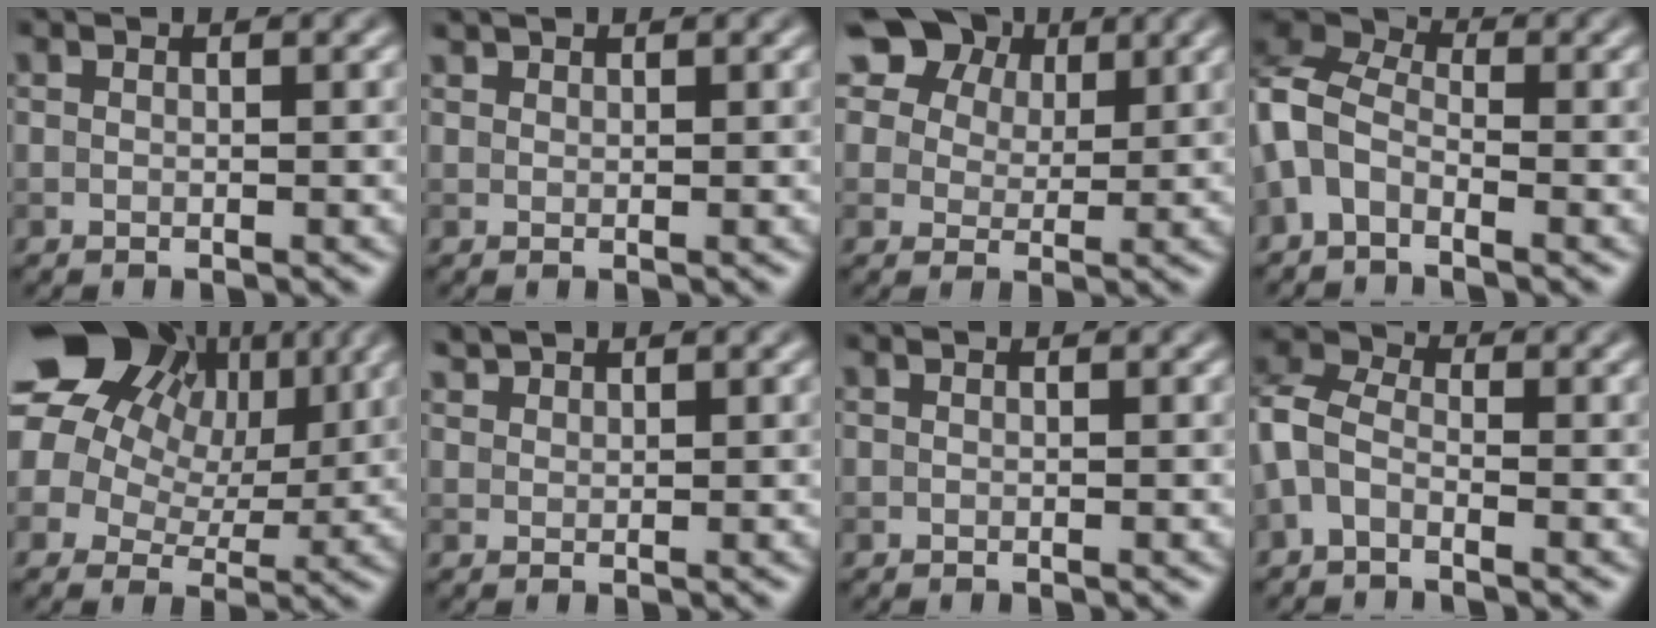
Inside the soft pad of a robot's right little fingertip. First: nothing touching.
{"total": 0.9, "force": [0.8, 0.3, 0.1], "torque": [-0.001, 0.001, 0.018]}
{"total": 11.6, "force": [7.5, 7.3, 5.0], "torque": [-0.108, 0.021, 0.128]}
{"total": 5.1, "force": [-2.3, 3.1, 3.3], "torque": [-0.077, 0.012, -0.065]}
{"total": 15.1, "force": [6.3, 11.0, 8.2], "torque": [-0.172, 0.041, 0.105]}
{"total": 1.5, "force": [1.4, 0.4, 0.2], "torque": [-0.004, 0.005, 0.032]}
{"total": 0.0}
{"total": 3.8, "force": [-1.4, 2.4, 2.6], "torque": [-0.061, 0.010, -0.044]}